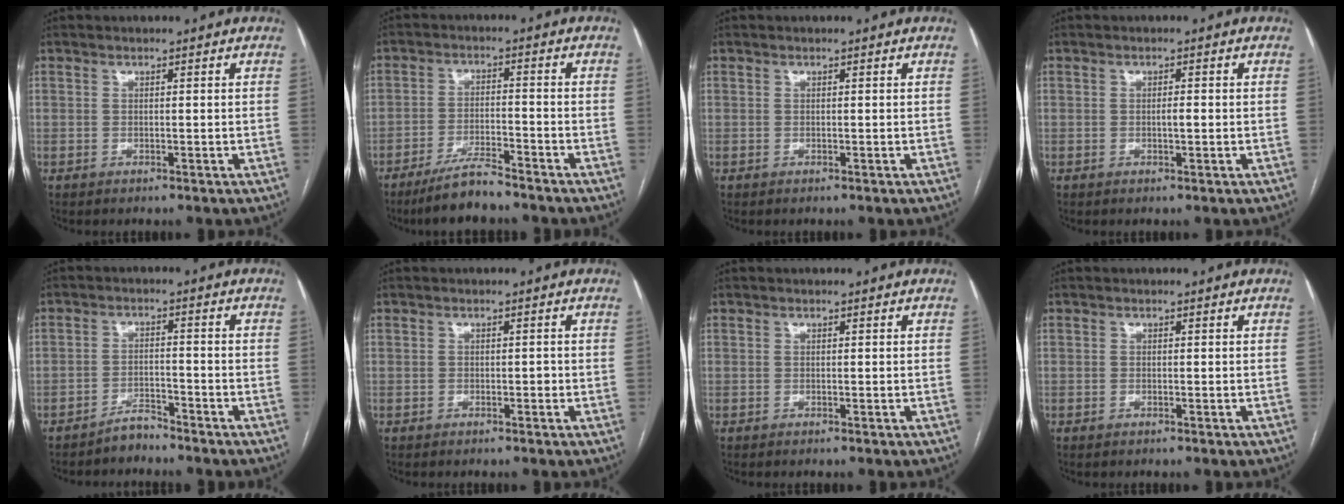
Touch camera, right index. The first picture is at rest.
{"total": 6.6, "force": [-5.7, 0.7, 3.4], "torque": [-0.065, -0.016, -0.104]}
{"total": 0.0}
{"total": 0.6, "force": [0.0, 0.3, 0.6], "torque": [-0.011, 0.000, 0.000]}
{"total": 2.9, "force": [-2.8, 0.7, 0.4], "torque": [-0.003, -0.004, -0.049]}
{"total": 0.8, "force": [-0.3, 0.4, 0.5], "torque": [-0.006, 0.005, -0.006]}
{"total": 0.0}
{"total": 0.0}